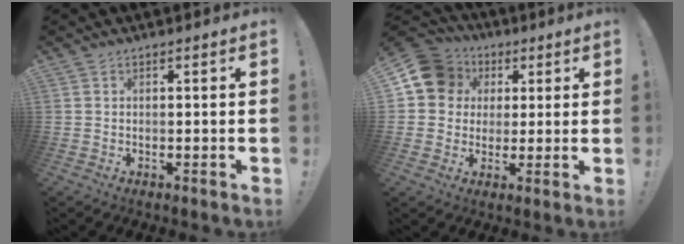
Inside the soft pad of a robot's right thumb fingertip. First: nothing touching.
{"total": 12.5, "force": [3.8, 11.0, 4.7], "torque": [-0.063, -0.004, 0.080]}